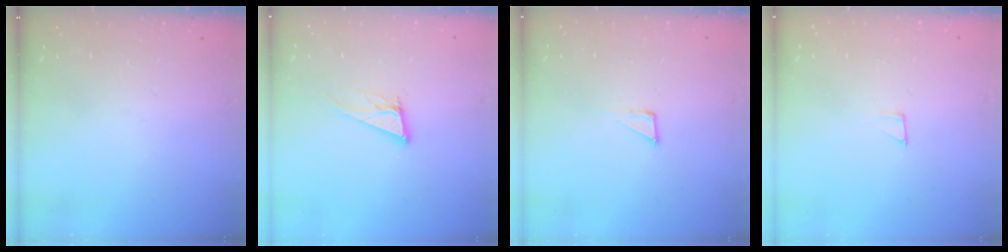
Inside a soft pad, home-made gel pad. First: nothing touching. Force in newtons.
{"total": 11.3, "press": 10.9, "slide": 3.3}
{"total": 2.1, "press": 2.1, "slide": 0.1}
{"total": 2.1, "press": 2.1, "slide": 0.1}